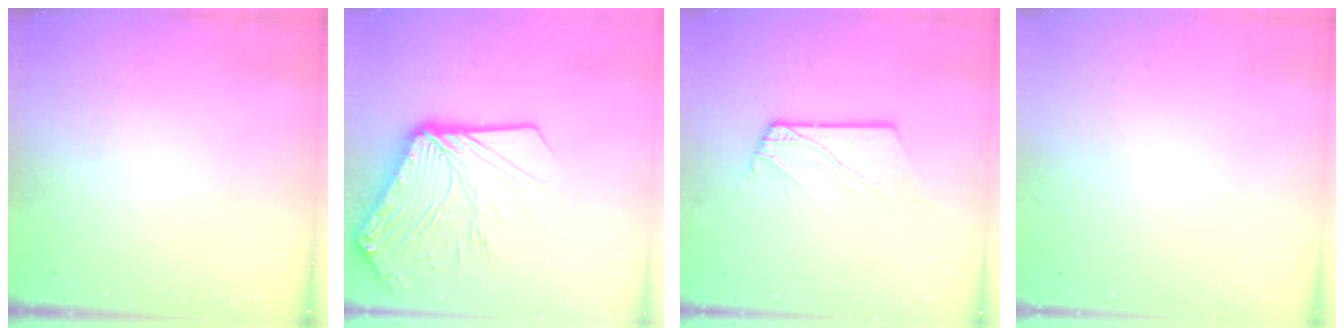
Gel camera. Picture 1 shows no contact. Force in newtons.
{"total": 21.3, "press": 21.2, "slide": 2.4}
{"total": 3.3, "press": 3.2, "slide": 0.3}
{"total": 0.0}